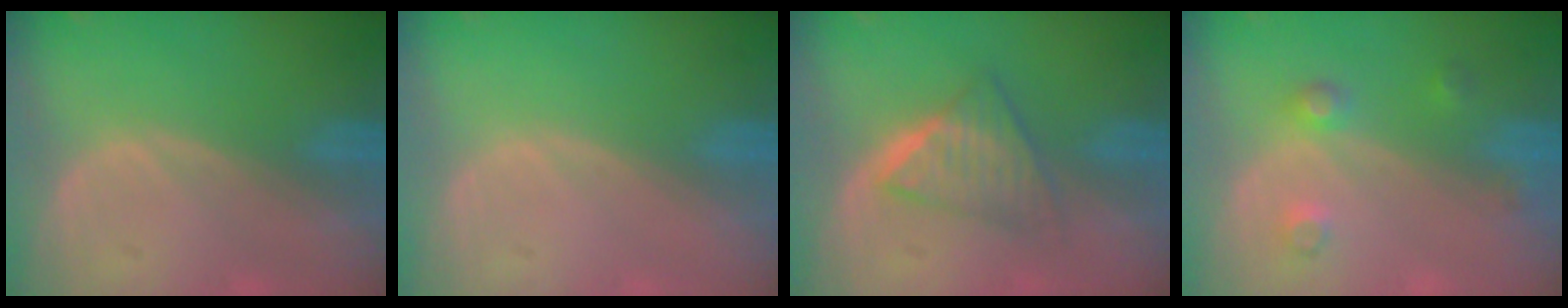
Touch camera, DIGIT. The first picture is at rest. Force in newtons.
{"total": 0.0}
{"total": 6.2, "press": 5.4, "slide": 3.2}
{"total": 3.4, "press": 3.3, "slide": 0.9}